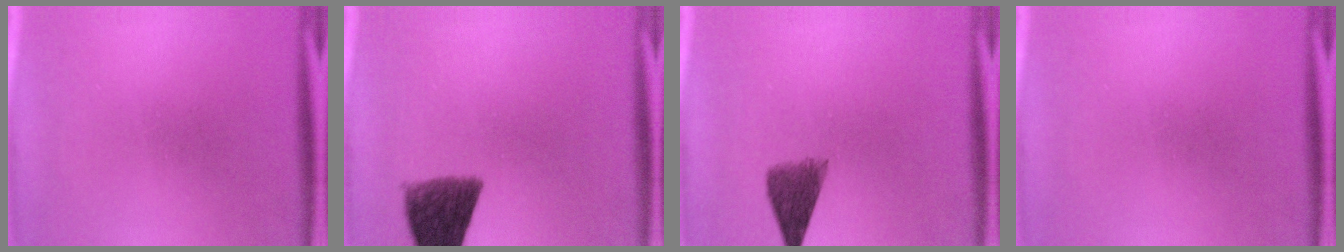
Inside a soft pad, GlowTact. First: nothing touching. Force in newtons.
{"total": 9.1}
{"total": 5.1}
{"total": 0.0}